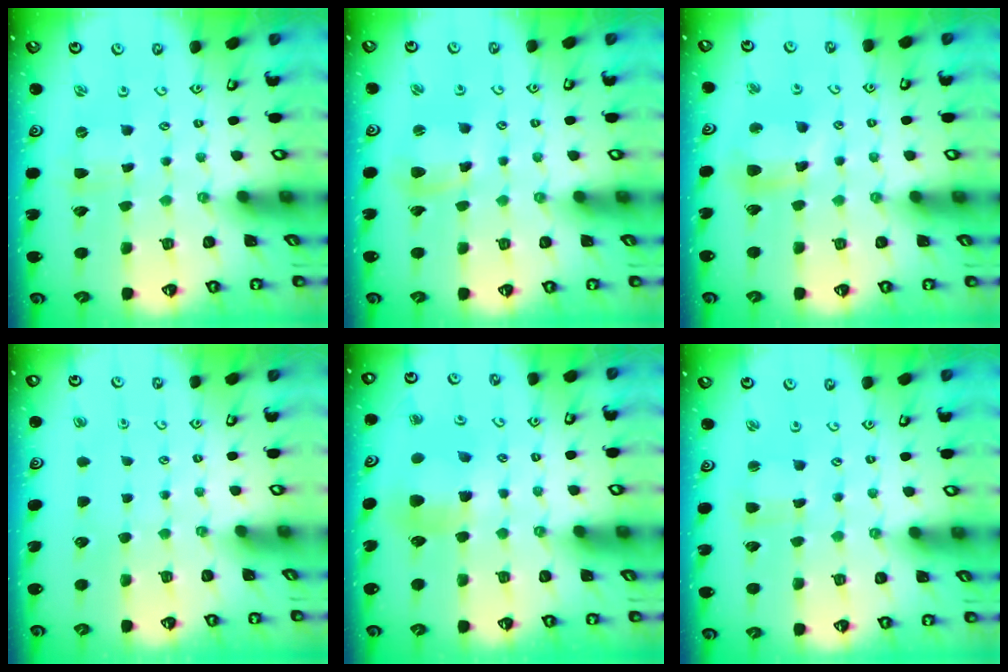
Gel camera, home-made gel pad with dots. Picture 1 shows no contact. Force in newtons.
{"total": 5.4, "press": 5.4, "slide": 0.7}
{"total": 9.9, "press": 9.8, "slide": 1.0}
{"total": 0.0}
{"total": 7.6, "press": 7.6, "slide": 0.7}
{"total": 2.2, "press": 2.2, "slide": 0.2}